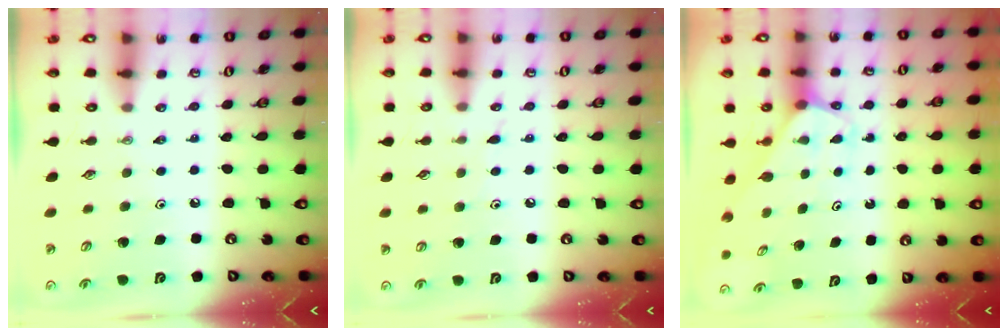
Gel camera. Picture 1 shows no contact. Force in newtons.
{"total": 3.6, "press": 3.6, "slide": 0.5}
{"total": 2.6, "press": 2.6, "slide": 0.1}